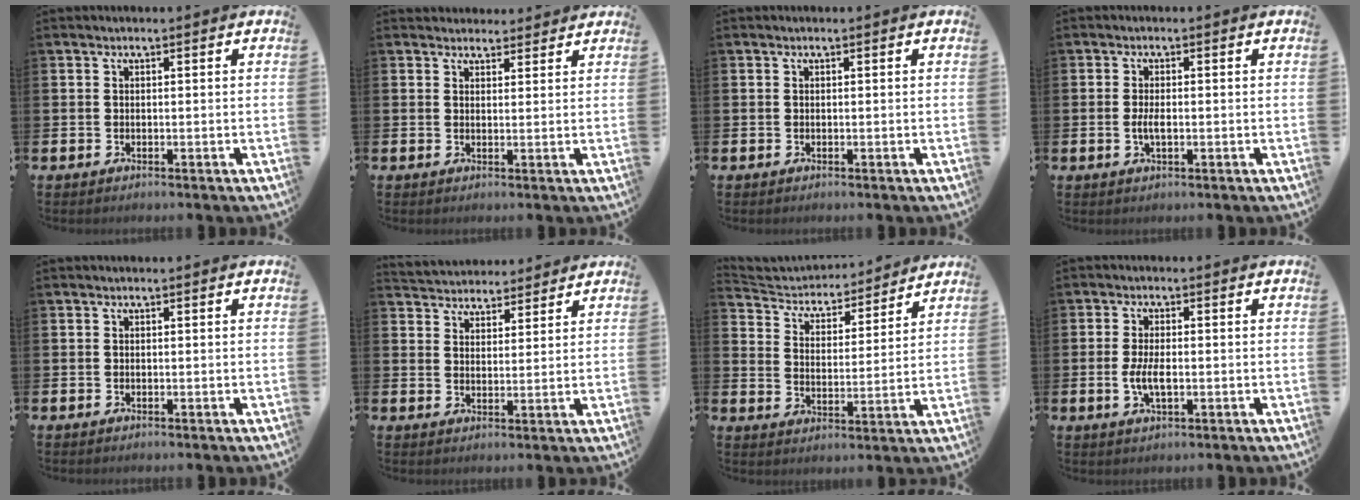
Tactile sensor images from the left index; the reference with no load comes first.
{"total": 2.6, "force": [2.5, 0.8, -0.3], "torque": [0.013, -0.011, 0.043]}
{"total": 0.0}
{"total": 2.2, "force": [-0.2, 0.8, 2.0], "torque": [-0.032, -0.002, -0.006]}
{"total": 0.0}
{"total": 4.2, "force": [4.1, 1.1, -0.5], "torque": [-0.009, -0.020, 0.074]}
{"total": 4.7, "force": [4.5, 1.5, 0.3], "torque": [-0.034, -0.042, 0.072]}
{"total": 3.8, "force": [-0.5, 1.6, 3.4], "torque": [-0.063, -0.001, -0.012]}